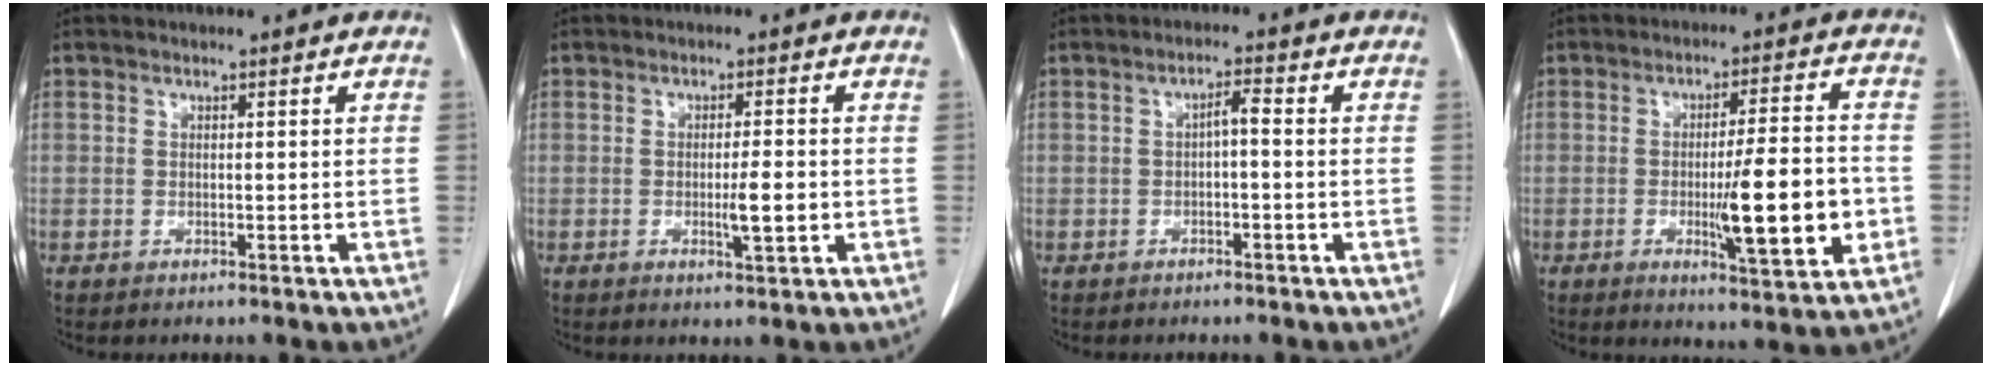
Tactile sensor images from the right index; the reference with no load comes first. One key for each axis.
{"total": 3.7, "fx": -0.7, "fy": 0.3, "fz": 3.6, "tx": -0.057, "ty": -0.002, "tz": -0.010}
{"total": 2.1, "fx": -0.3, "fy": 0.4, "fz": 2.0, "tx": -0.035, "ty": 0.007, "tz": -0.006}
{"total": 11.9, "fx": -2.7, "fy": 1.2, "fz": 11.5, "tx": -0.168, "ty": -0.008, "tz": -0.039}